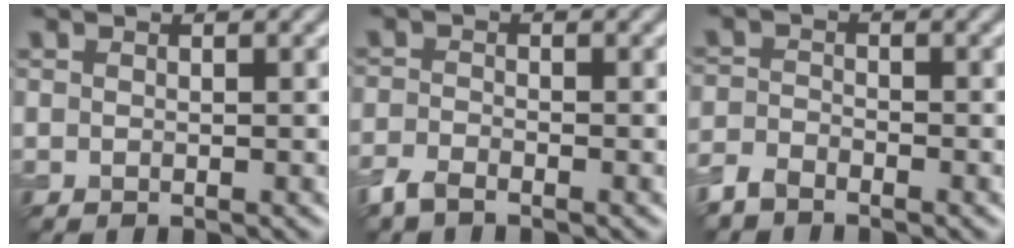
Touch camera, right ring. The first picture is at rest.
{"total": 2.0, "force": [-1.6, 0.6, 0.9], "torque": [-0.024, -0.003, -0.040]}
{"total": 2.1, "force": [-1.9, 0.8, 0.5], "torque": [-0.011, 0.000, -0.048]}